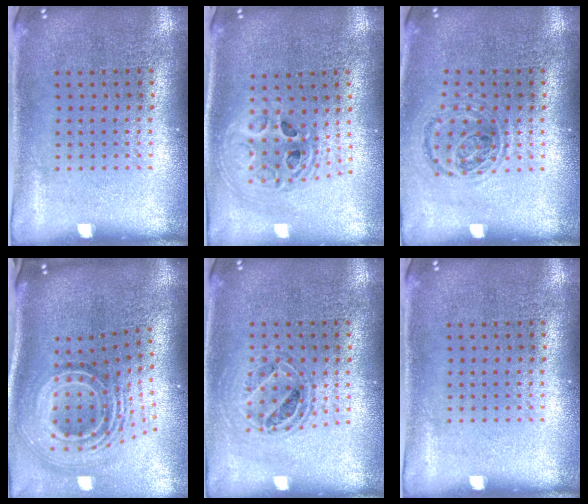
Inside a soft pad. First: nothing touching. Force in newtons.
{"total": 2.1, "press": 1.7, "slide": 1.2}
{"total": 0.9, "press": 0.9, "slide": 0.2}
{"total": 2.8, "press": 1.8, "slide": 2.1}
{"total": 0.8, "press": 0.8, "slide": 0.0}
{"total": 0.0}